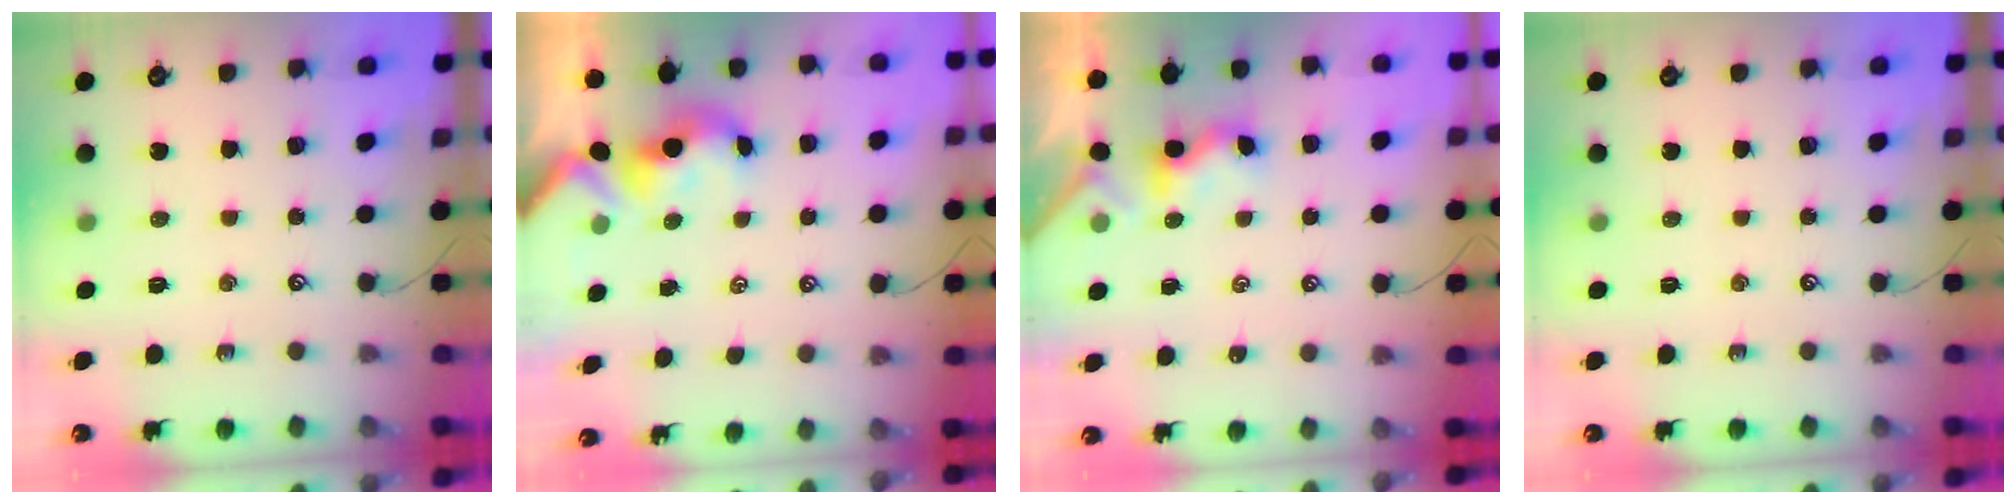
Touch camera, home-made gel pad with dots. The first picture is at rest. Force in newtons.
{"total": 1.7, "press": 1.5, "slide": 0.7}
{"total": 1.7, "press": 1.6, "slide": 0.5}
{"total": 0.0}